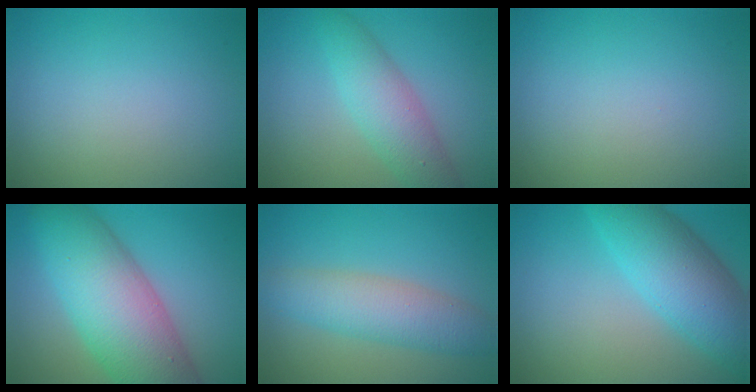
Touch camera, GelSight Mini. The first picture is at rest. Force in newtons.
{"total": 4.5, "press": 4.5, "slide": 0.0}
{"total": 0.0}
{"total": 11.3, "press": 11.2, "slide": 0.4}
{"total": 4.8, "press": 4.8, "slide": 0.1}
{"total": 8.0, "press": 8.0, "slide": 0.3}